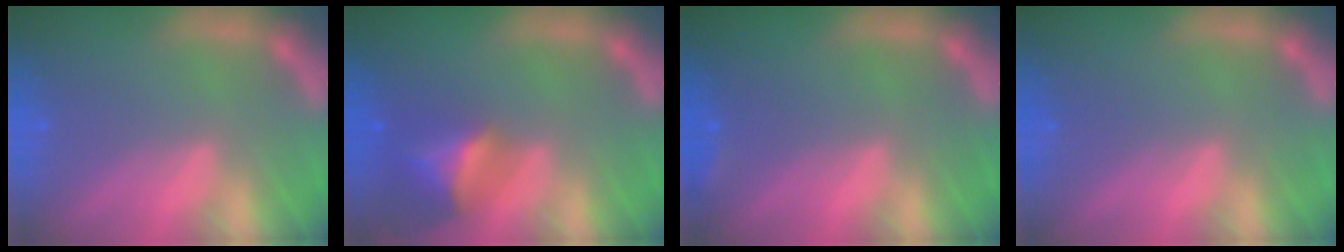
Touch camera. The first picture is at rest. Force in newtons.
{"total": 4.9}
{"total": 0.9}
{"total": 0.0}